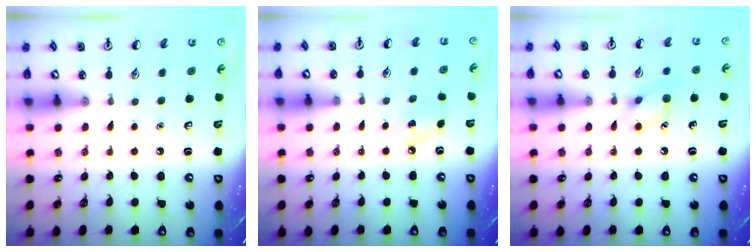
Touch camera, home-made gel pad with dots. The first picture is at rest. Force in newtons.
{"total": 5.4, "press": 5.1, "slide": 1.7}
{"total": 8.3, "press": 8.3, "slide": 0.4}